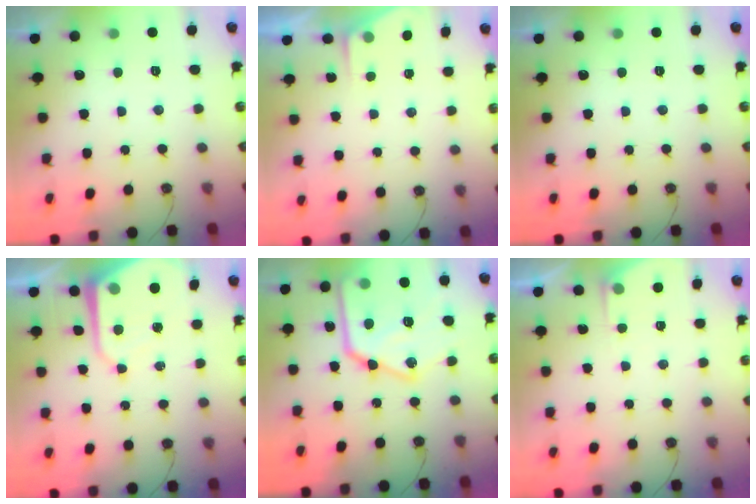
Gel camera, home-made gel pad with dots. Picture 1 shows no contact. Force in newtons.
{"total": 2.2, "press": 2.2, "slide": 0.4}
{"total": 0.0}
{"total": 8.5, "press": 8.4, "slide": 0.6}
{"total": 24.8, "press": 24.7, "slide": 2.6}
{"total": 3.0, "press": 2.9, "slide": 0.4}